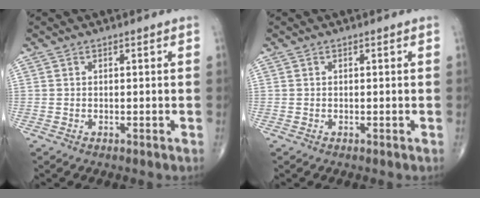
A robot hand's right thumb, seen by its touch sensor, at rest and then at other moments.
{"total": 0.0}